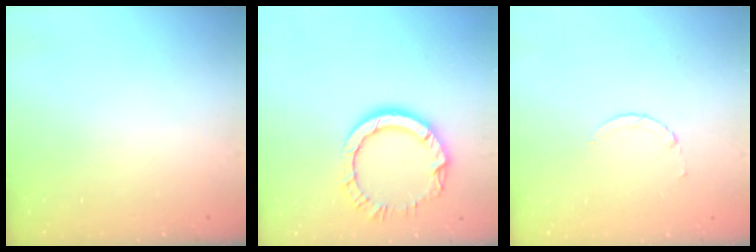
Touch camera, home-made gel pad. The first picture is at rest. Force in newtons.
{"total": 10.6, "press": 10.6, "slide": 1.0}
{"total": 2.3, "press": 2.3, "slide": 0.3}